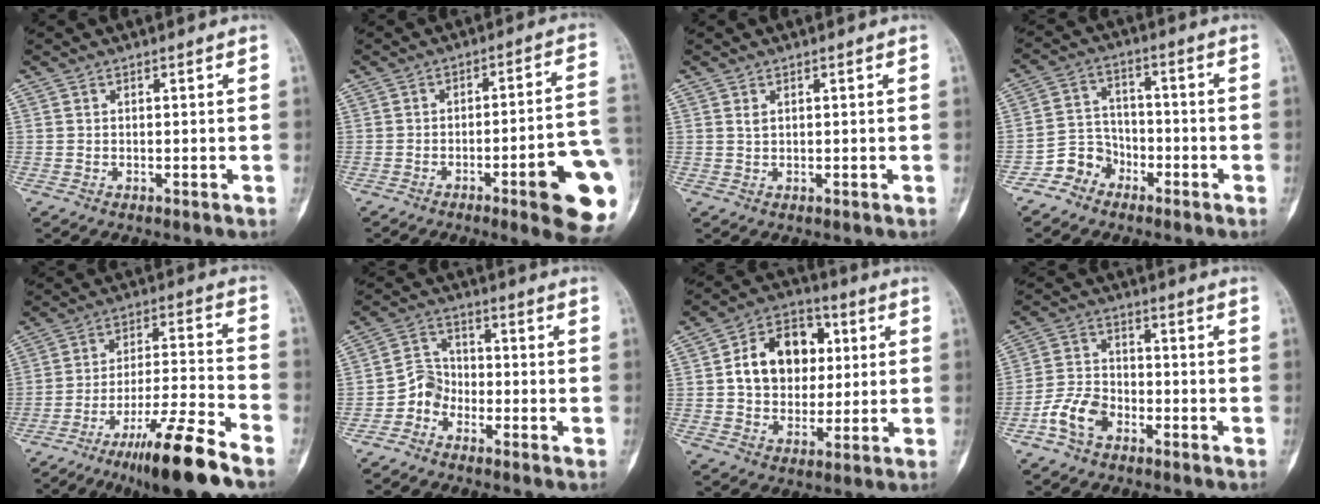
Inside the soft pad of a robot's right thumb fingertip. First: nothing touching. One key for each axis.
{"total": 16.1, "fx": -5.6, "fy": 2.2, "fz": 14.9, "tx": -0.138, "ty": 0.023, "tz": -0.067}
{"total": 0.9, "fx": 0.4, "fy": 0.5, "fz": 0.6, "tx": -0.010, "ty": 0.003, "tz": 0.011}
{"total": 6.7, "fx": -4.2, "fy": 5.1, "fz": 0.9, "tx": 0.013, "ty": 0.042, "tz": -0.084}
{"total": 16.0, "fx": -11.4, "fy": 1.2, "fz": 11.1, "tx": -0.198, "ty": 0.063, "tz": -0.187}
{"total": 4.6, "fx": -2.9, "fy": 3.4, "fz": 1.0, "tx": 0.007, "ty": 0.025, "tz": -0.070}
{"total": 15.0, "fx": 2.6, "fy": 11.2, "fz": 9.6, "tx": -0.114, "ty": 0.010, "tz": 0.040}
{"total": 7.7, "fx": -4.0, "fy": 5.0, "fz": 4.3, "tx": -0.078, "ty": 0.027, "tz": -0.079}